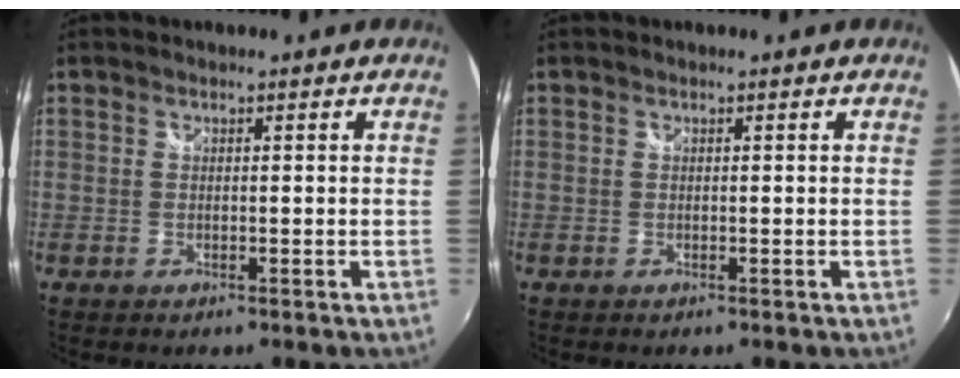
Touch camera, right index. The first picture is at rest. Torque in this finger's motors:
{"motor_torque": [0.13, 0.13, 0.00, 0.00]}